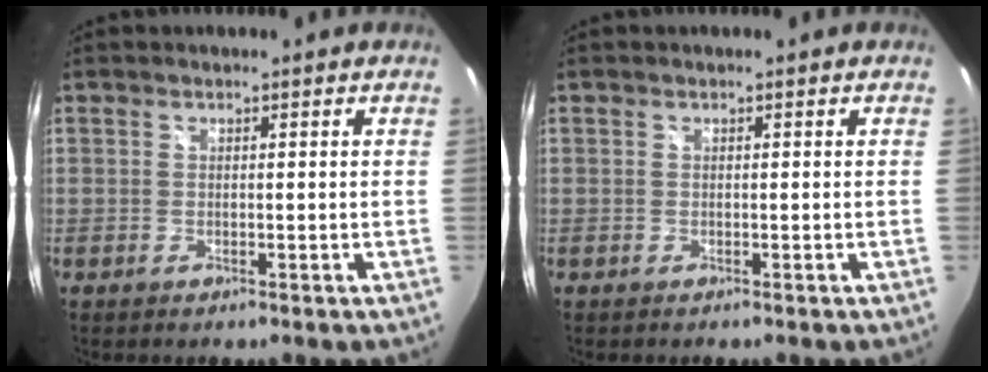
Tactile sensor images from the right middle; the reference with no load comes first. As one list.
[{"total": 0.0}]